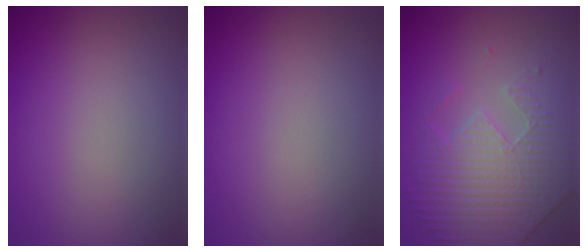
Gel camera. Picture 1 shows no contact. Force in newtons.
{"total": 0.0}
{"total": 4.7, "press": 4.6, "slide": 1.1}